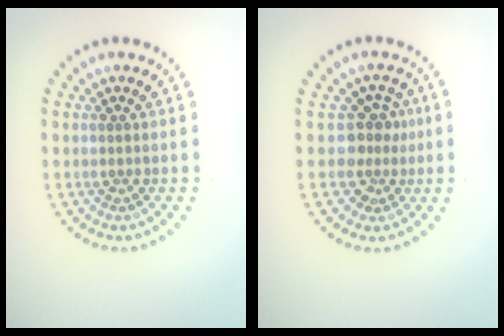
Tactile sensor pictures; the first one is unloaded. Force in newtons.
{"total": 2.7, "press": 2.0, "slide": 1.8}